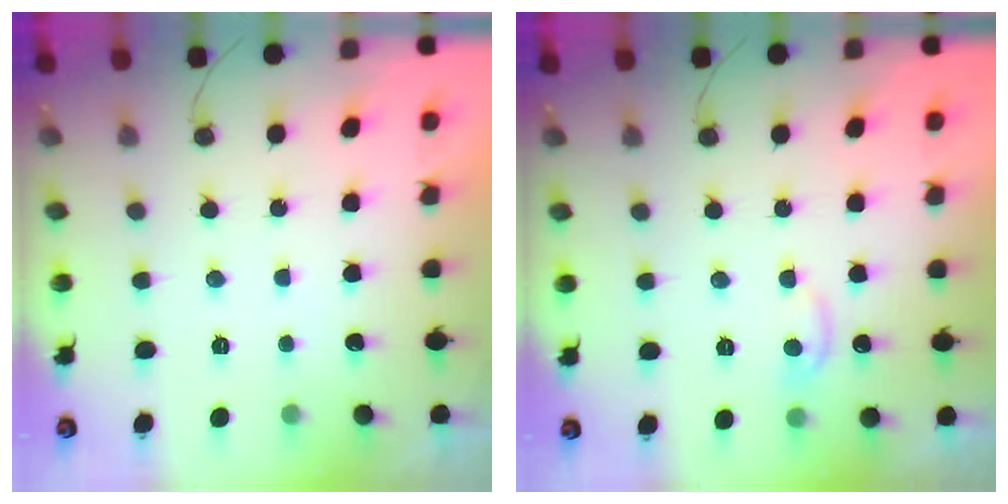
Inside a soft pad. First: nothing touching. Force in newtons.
{"total": 7.4, "press": 7.3, "slide": 0.8}